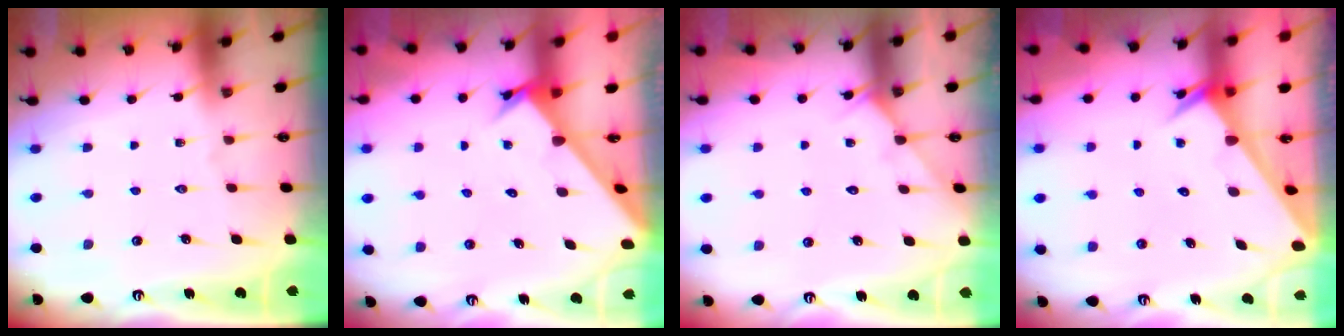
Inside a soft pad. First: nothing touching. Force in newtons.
{"total": 2.6, "press": 2.6, "slide": 0.3}
{"total": 4.3, "press": 4.3, "slide": 0.6}
{"total": 2.4, "press": 2.4, "slide": 0.1}